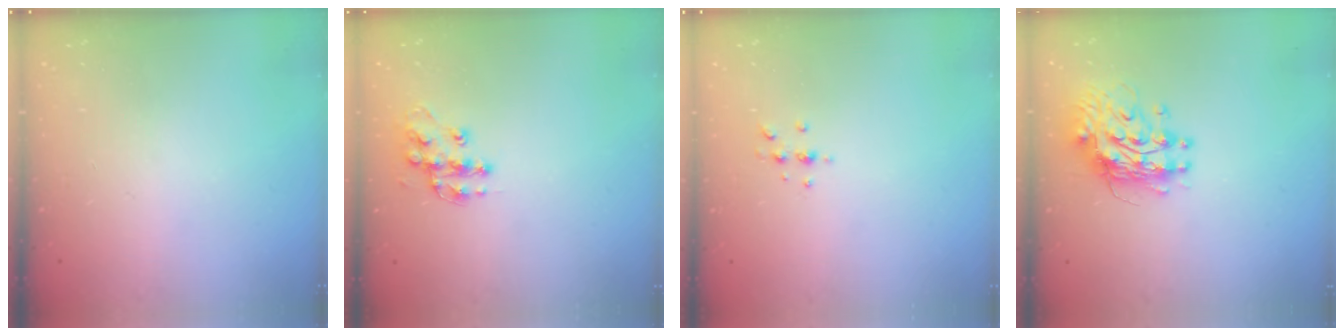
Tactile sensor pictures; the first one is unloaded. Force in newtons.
{"total": 11.8, "press": 11.8, "slide": 0.6}
{"total": 4.1, "press": 3.7, "slide": 1.7}
{"total": 11.0, "press": 10.9, "slide": 1.0}